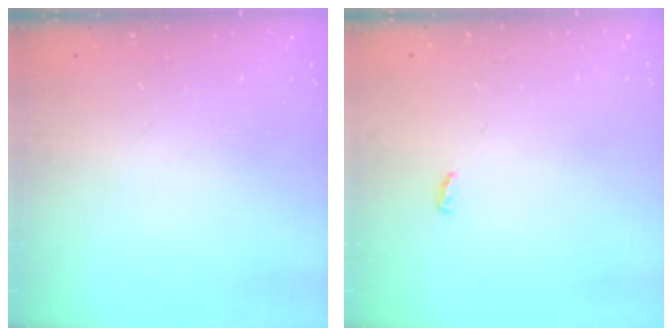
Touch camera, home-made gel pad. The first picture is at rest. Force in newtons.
{"total": 2.9, "press": 2.6, "slide": 1.3}